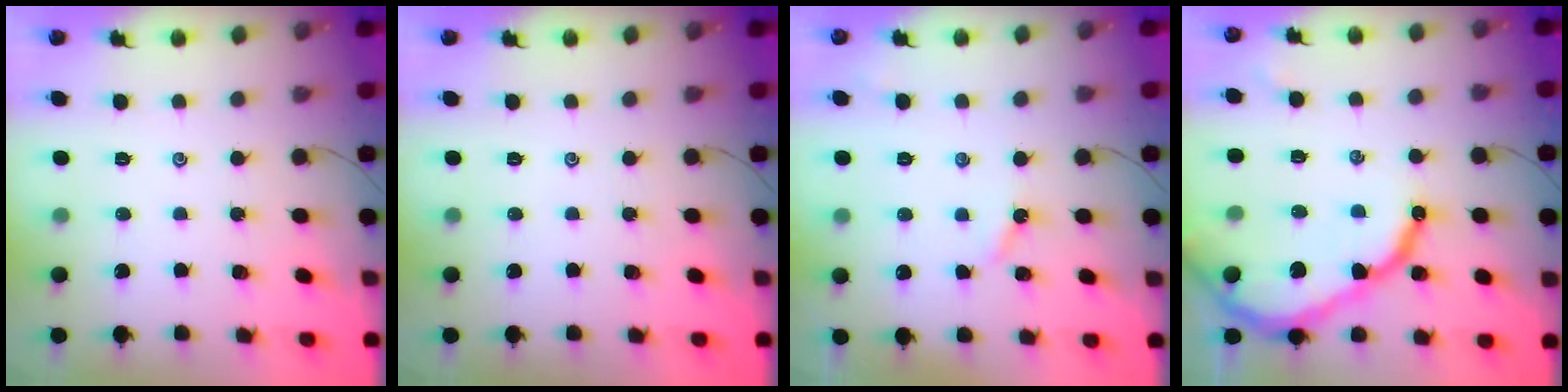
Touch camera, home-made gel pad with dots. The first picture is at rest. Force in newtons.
{"total": 0.0}
{"total": 3.7, "press": 3.6, "slide": 0.5}
{"total": 15.2, "press": 15.1, "slide": 1.6}